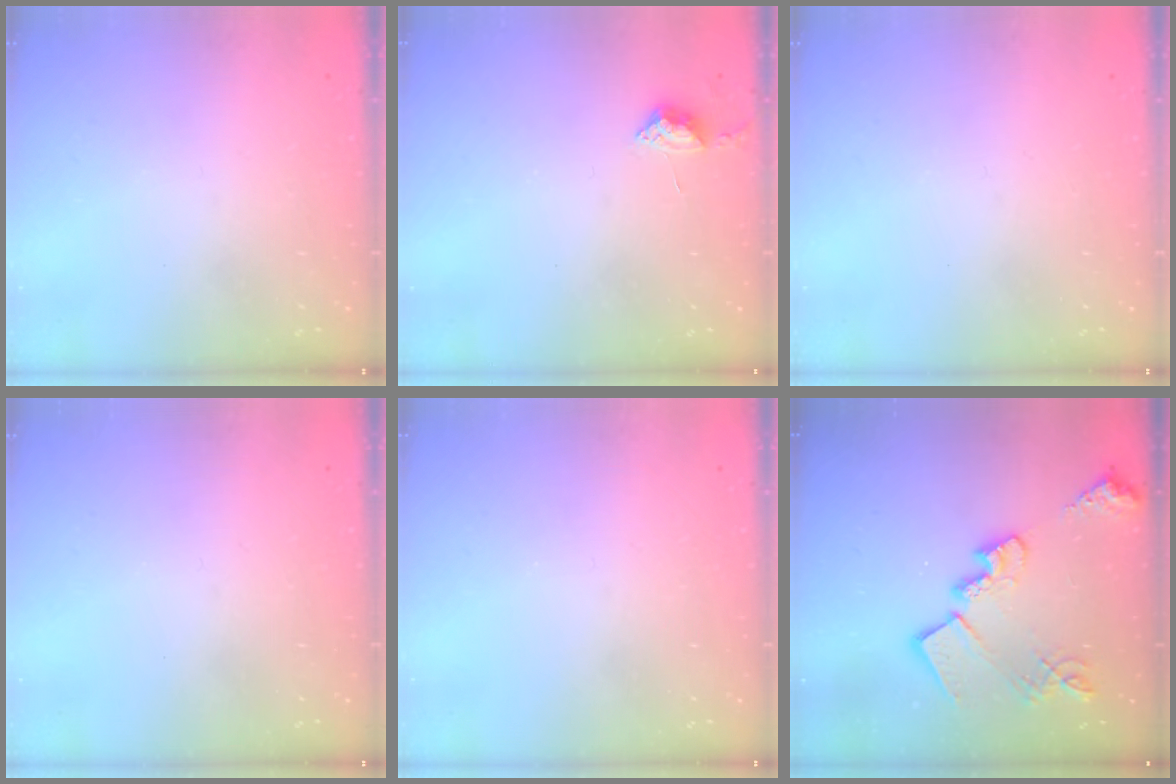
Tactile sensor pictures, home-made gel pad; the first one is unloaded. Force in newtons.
{"total": 3.9, "press": 3.9, "slide": 0.5}
{"total": 0.0}
{"total": 0.0}
{"total": 0.0}
{"total": 19.2, "press": 19.1, "slide": 1.4}